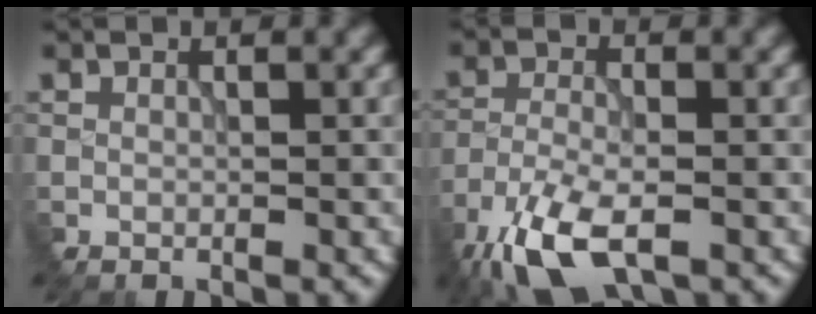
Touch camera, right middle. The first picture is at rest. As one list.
[{"total": 8.3, "force": [-5.7, 3.0, 5.2], "torque": [-0.114, -0.023, -0.111]}]